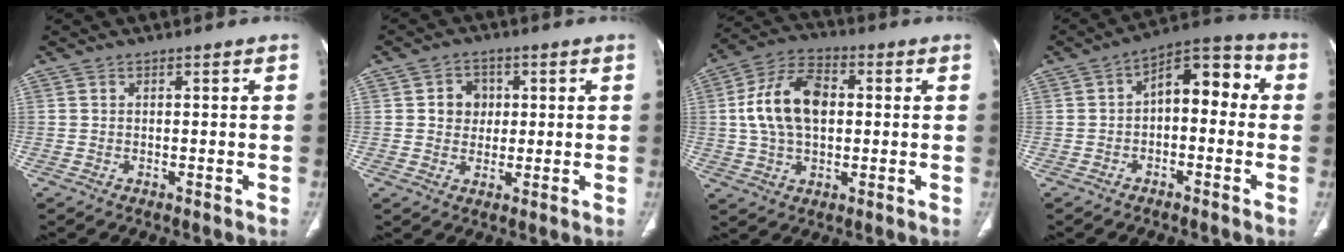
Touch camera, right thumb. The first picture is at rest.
{"total": 5.1, "force": [0.9, 4.5, 2.2], "torque": [-0.005, 0.003, 0.012]}
{"total": 13.8, "force": [1.4, 8.6, 10.7], "torque": [-0.191, 0.020, 0.020]}
{"total": 11.4, "force": [-0.1, 6.6, 9.2], "torque": [-0.089, 0.051, -0.017]}